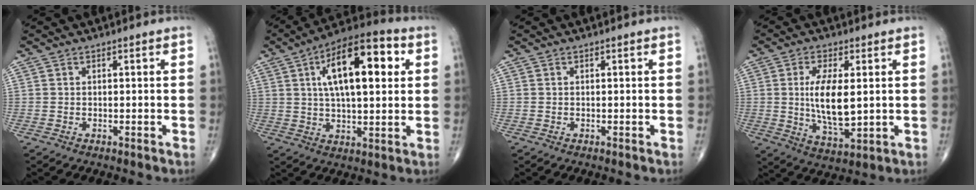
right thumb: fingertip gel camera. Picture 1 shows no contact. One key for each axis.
{"total": 17.9, "fx": 4.9, "fy": 7.5, "fz": 15.5, "tx": -0.228, "ty": 0.011, "tz": 0.071}
{"total": 0.0}
{"total": 10.9, "fx": 0.9, "fy": 4.4, "fz": 10.0, "tx": -0.180, "ty": -0.022, "tz": 0.023}